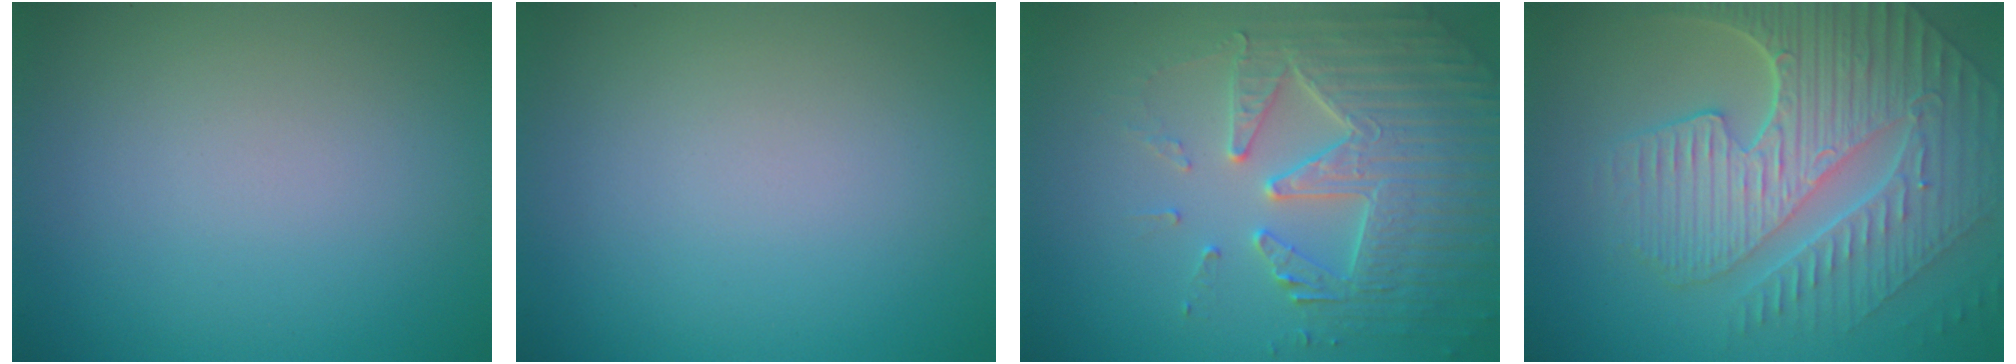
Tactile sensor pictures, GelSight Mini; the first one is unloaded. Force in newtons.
{"total": 0.0}
{"total": 5.0, "press": 4.9, "slide": 1.0}
{"total": 9.1, "press": 6.1, "slide": 6.7}